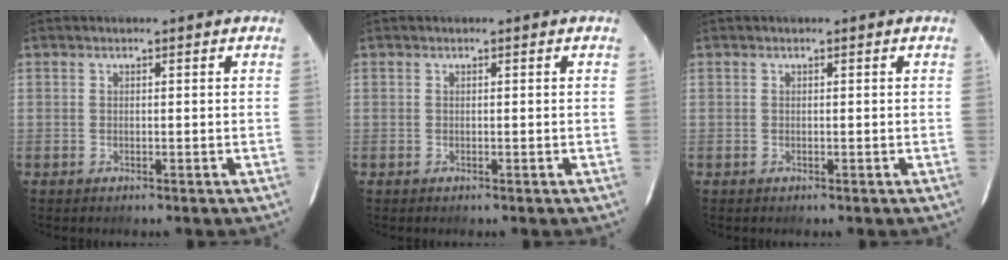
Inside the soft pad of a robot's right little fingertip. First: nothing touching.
{"total": 0.0}
{"total": 0.0}